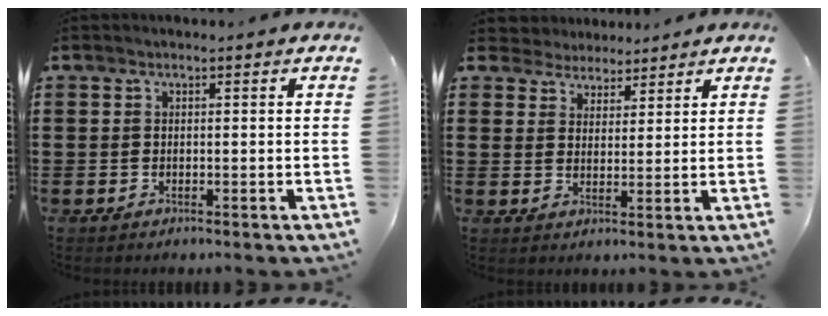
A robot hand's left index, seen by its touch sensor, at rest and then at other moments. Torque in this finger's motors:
{"motor_torque": [1.16, -0.97, 0.10, 0.01]}